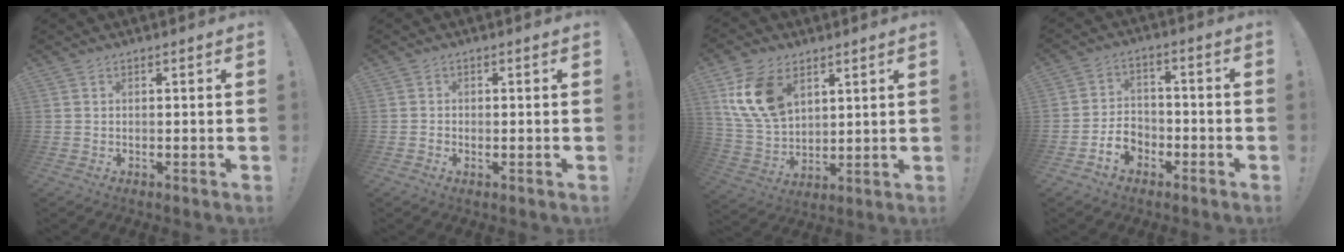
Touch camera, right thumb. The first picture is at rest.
{"total": 0.8, "force": [-0.4, 0.6, 0.2], "torque": [-0.002, 0.001, -0.007]}
{"total": 15.8, "force": [7.0, 10.2, 9.9], "torque": [-0.192, -0.021, 0.135]}
{"total": 8.0, "force": [-4.7, 5.7, 3.2], "torque": [-0.061, 0.030, -0.081]}